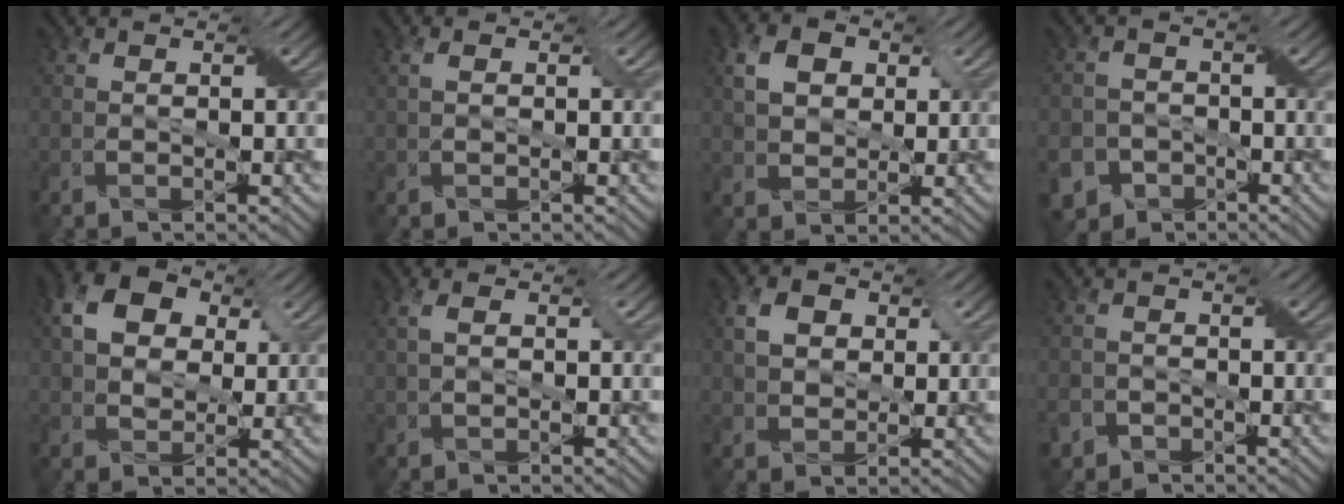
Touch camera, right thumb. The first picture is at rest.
{"total": 1.8, "force": [0.4, 0.9, 1.5], "torque": [-0.032, 0.004, 0.010]}
{"total": 5.5, "force": [1.9, 4.0, 3.2], "torque": [-0.081, 0.006, 0.029]}
{"total": 8.3, "force": [-4.6, 6.7, 1.7], "torque": [-0.040, -0.026, -0.093]}
{"total": 8.2, "force": [3.1, 5.8, 5.0], "torque": [-0.119, 0.014, 0.047]}
{"total": 2.4, "force": [0.7, 0.9, 2.1], "torque": [-0.053, 0.008, 0.012]}
{"total": 4.7, "force": [1.6, 3.5, 2.6], "torque": [-0.064, 0.006, 0.025]}
{"total": 3.8, "force": [-2.5, 2.8, 0.8], "torque": [-0.014, -0.002, -0.050]}